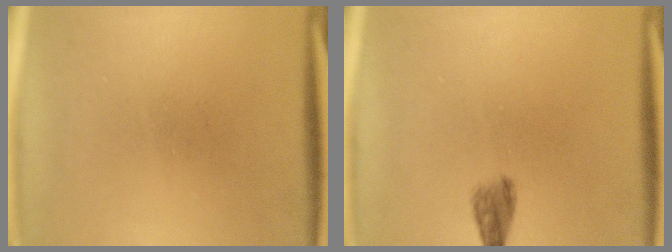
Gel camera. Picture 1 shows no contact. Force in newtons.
{"total": 2.4}